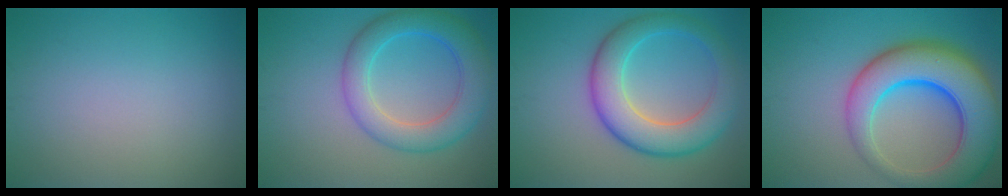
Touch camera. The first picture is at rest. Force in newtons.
{"total": 6.2, "press": 6.2, "slide": 0.2}
{"total": 7.4, "press": 7.4, "slide": 0.2}
{"total": 10.9, "press": 10.9, "slide": 0.7}